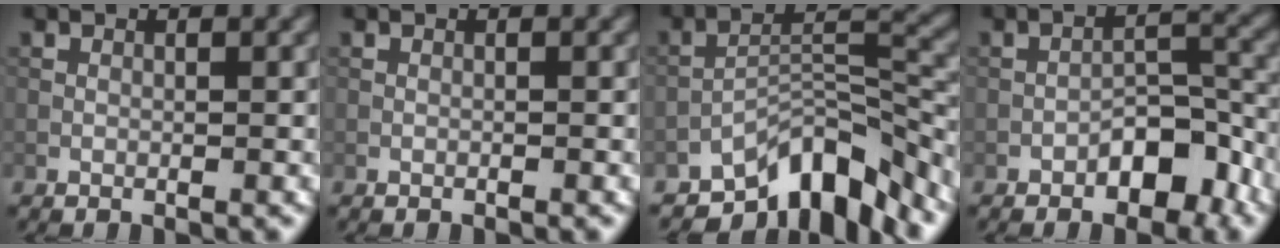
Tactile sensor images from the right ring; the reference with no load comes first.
{"total": 0.0}
{"total": 8.6, "force": [-6.6, 2.8, 4.7], "torque": [-0.060, 0.004, -0.122]}
{"total": 4.7, "force": [-2.8, 2.2, 3.1], "torque": [-0.037, 0.014, -0.044]}